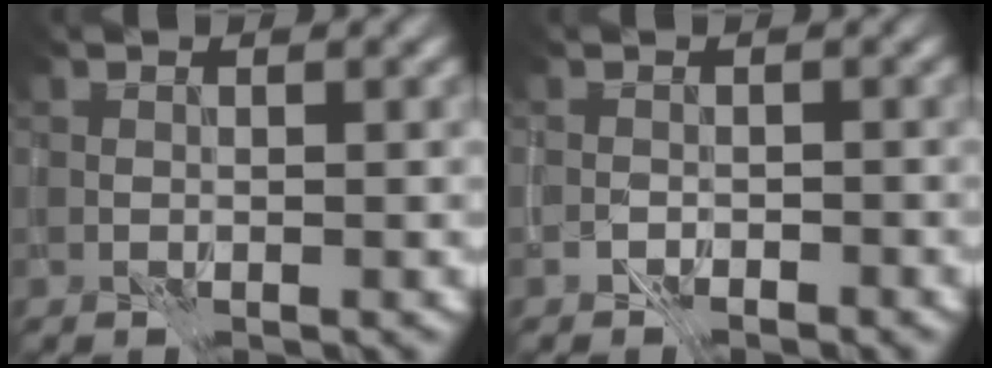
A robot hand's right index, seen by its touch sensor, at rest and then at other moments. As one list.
[{"total": 1.4, "force": [-1.1, 0.8, 0.0], "torque": [-0.001, 0.001, -0.024]}]